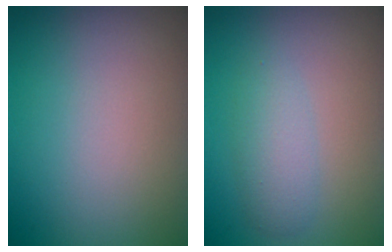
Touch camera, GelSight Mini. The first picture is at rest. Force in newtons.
{"total": 2.2, "press": 2.2, "slide": 0.0}